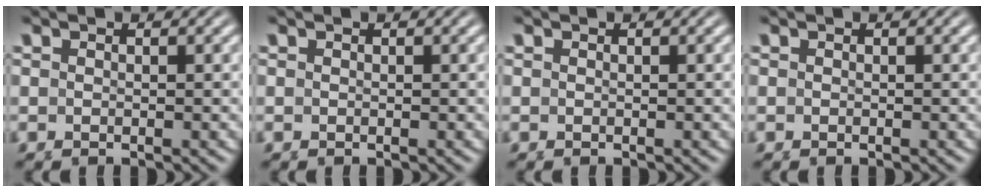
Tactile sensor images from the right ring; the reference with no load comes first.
{"total": 0.0}
{"total": 0.0}
{"total": 0.0}